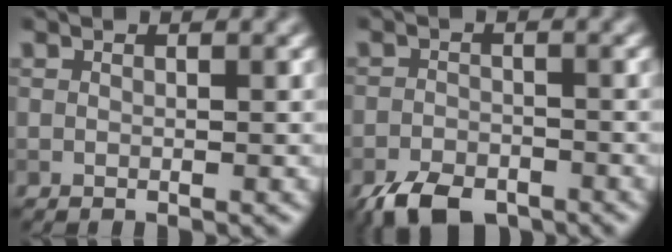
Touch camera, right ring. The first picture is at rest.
{"total": 4.9, "force": [-3.6, 2.3, 2.3], "torque": [-0.038, -0.006, -0.069]}